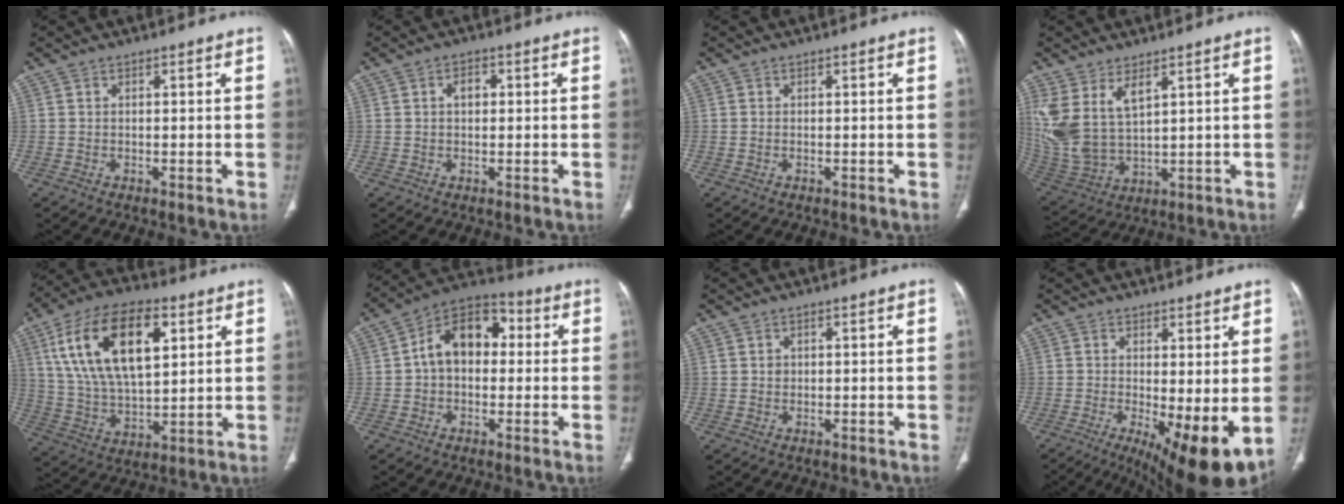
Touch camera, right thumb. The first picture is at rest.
{"total": 2.9, "force": [0.6, 1.8, 2.1], "torque": [-0.030, 0.007, 0.009]}
{"total": 0.0}
{"total": 12.2, "force": [5.5, 5.9, 9.1], "torque": [-0.198, -0.025, 0.133]}
{"total": 21.7, "force": [7.6, 10.8, 17.2], "torque": [-0.297, -0.010, 0.138]}
{"total": 12.7, "force": [1.3, 8.7, 9.2], "torque": [-0.119, 0.036, 0.005]}
{"total": 1.0, "force": [0.2, 0.9, 0.4], "torque": [-0.004, 0.001, 0.004]}
{"total": 11.8, "force": [-1.9, 3.6, 11.1], "torque": [-0.171, -0.022, -0.014]}